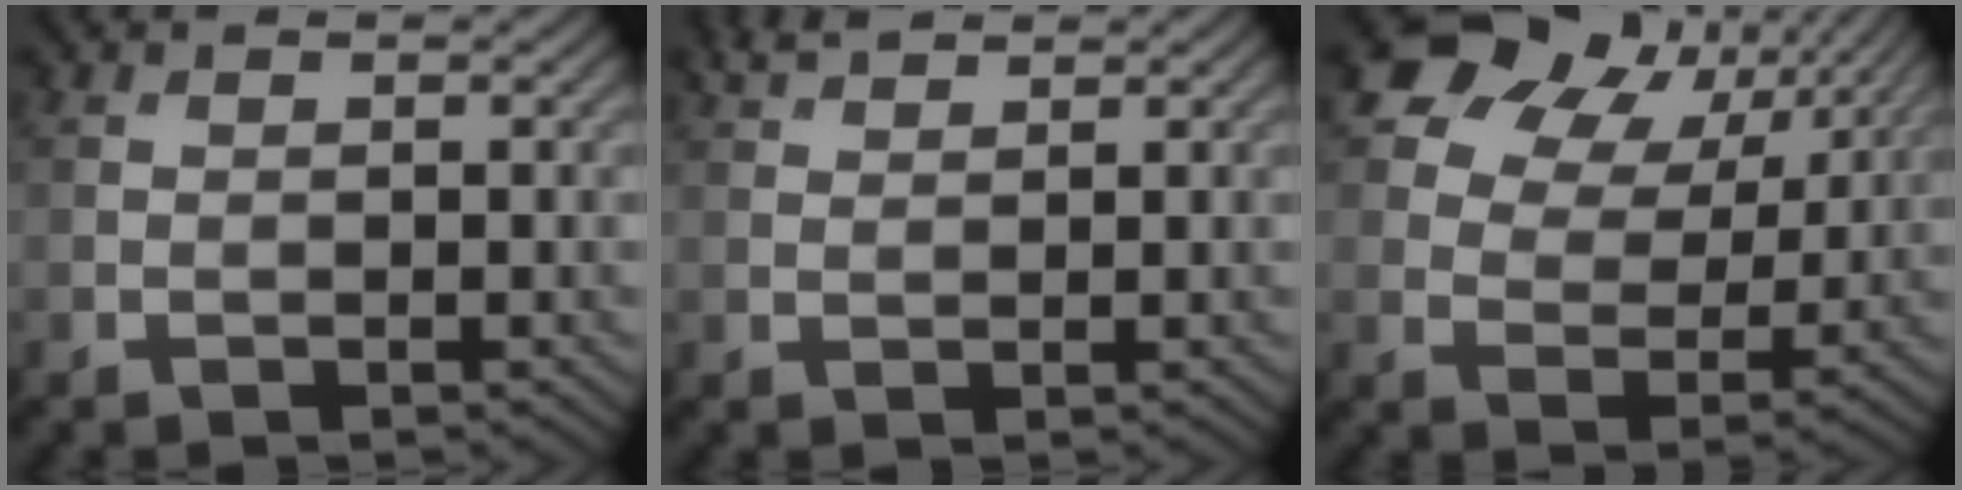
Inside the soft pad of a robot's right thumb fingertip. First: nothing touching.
{"total": 2.1, "force": [1.9, 0.5, 0.8], "torque": [-0.023, 0.008, 0.045]}
{"total": 13.8, "force": [7.9, 8.9, 7.0], "torque": [-0.148, 0.030, 0.123]}